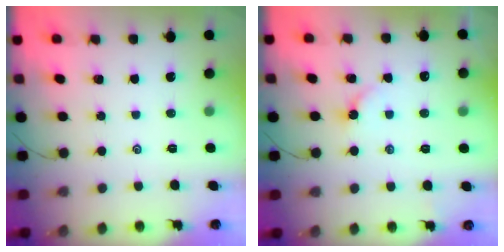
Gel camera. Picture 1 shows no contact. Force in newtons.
{"total": 2.7, "press": 2.7, "slide": 0.4}